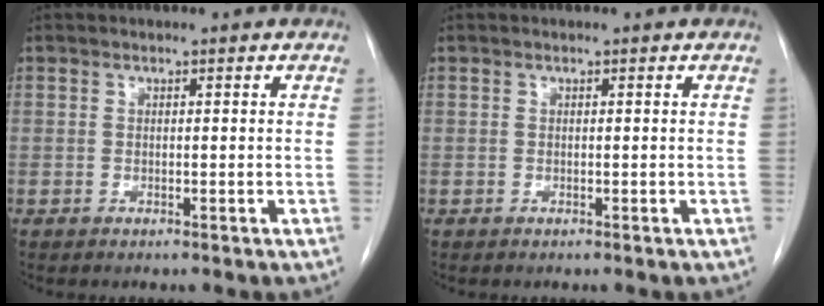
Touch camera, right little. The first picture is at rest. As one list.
[{"total": 0.0}]